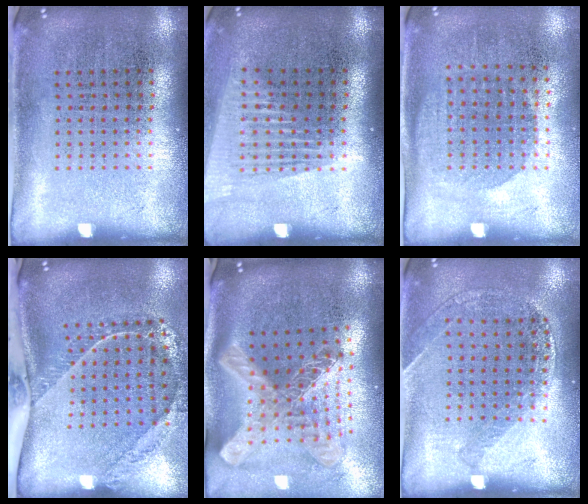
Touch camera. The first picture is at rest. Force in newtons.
{"total": 1.5, "press": 1.3, "slide": 0.8}
{"total": 1.1, "press": 1.0, "slide": 0.5}
{"total": 2.3, "press": 1.7, "slide": 1.5}
{"total": 2.8, "press": 2.0, "slide": 1.9}
{"total": 1.2, "press": 1.2, "slide": 0.2}